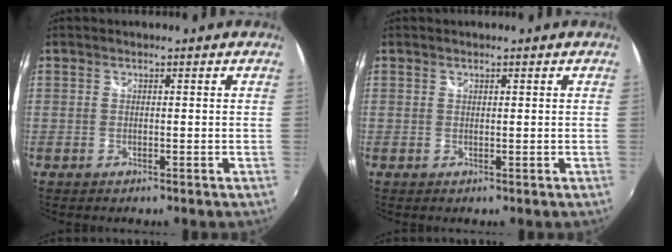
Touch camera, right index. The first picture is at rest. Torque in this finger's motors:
{"motor_torque": [-0.06, -0.02, -0.02, 0.00]}